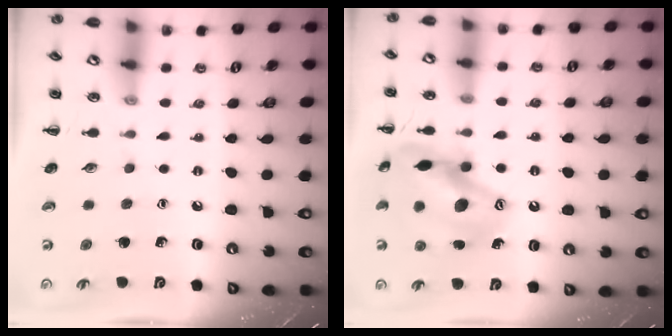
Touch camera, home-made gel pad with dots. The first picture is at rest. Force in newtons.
{"total": 15.6, "press": 15.2, "slide": 3.7}